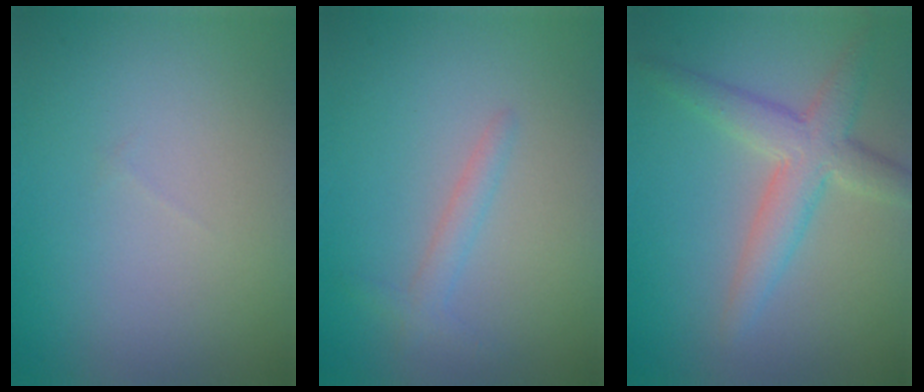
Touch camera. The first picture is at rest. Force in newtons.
{"total": 1.4, "press": 1.4, "slide": 0.1}
{"total": 4.3, "press": 4.3, "slide": 0.1}